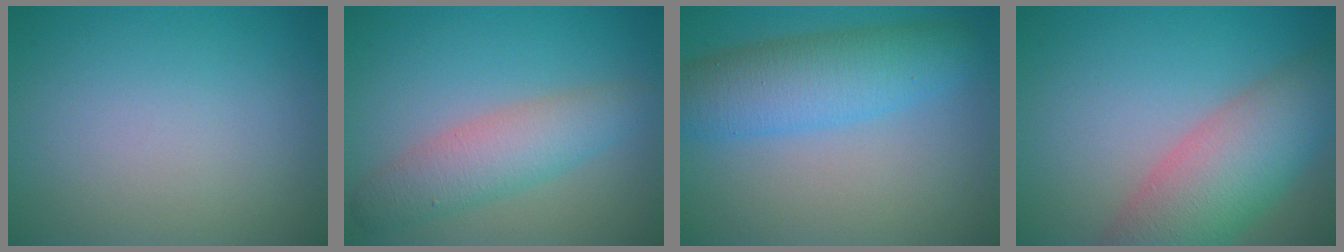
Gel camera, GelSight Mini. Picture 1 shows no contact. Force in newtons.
{"total": 4.5, "press": 4.5, "slide": 0.1}
{"total": 6.5, "press": 6.5, "slide": 0.1}
{"total": 8.3, "press": 8.3, "slide": 0.4}